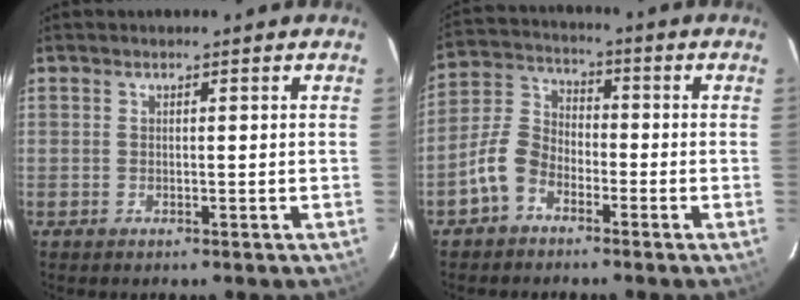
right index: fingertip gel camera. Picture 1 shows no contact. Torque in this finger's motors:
{"motor_torque": [0.16, -0.47, -0.09, -0.07]}